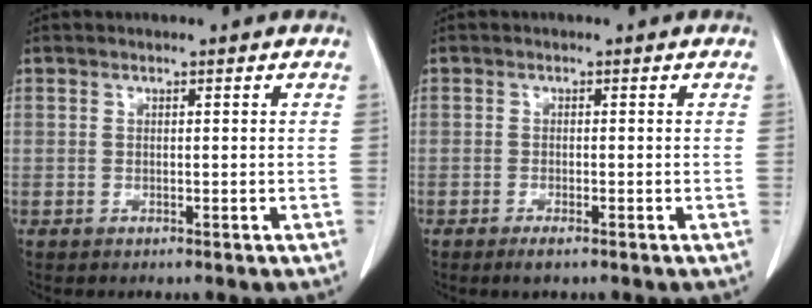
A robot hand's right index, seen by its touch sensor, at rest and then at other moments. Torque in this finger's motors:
{"motor_torque": [0.18, -0.06, 0.01, 0.03]}